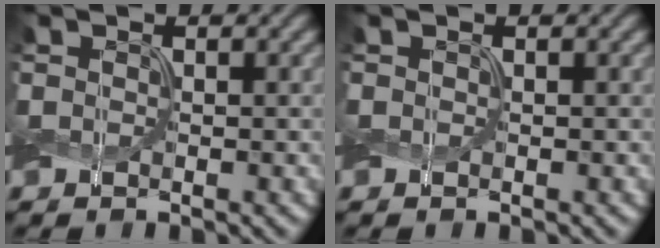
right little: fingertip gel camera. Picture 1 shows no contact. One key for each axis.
{"total": 0.0}